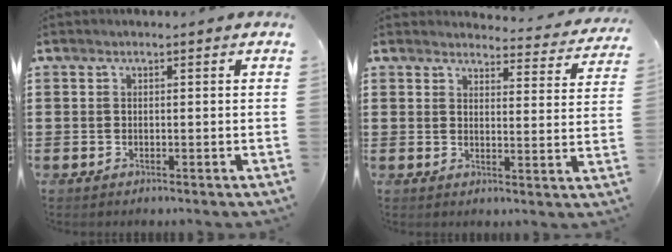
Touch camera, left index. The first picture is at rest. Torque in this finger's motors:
{"motor_torque": [1.34, -0.80, -0.05, -0.05]}